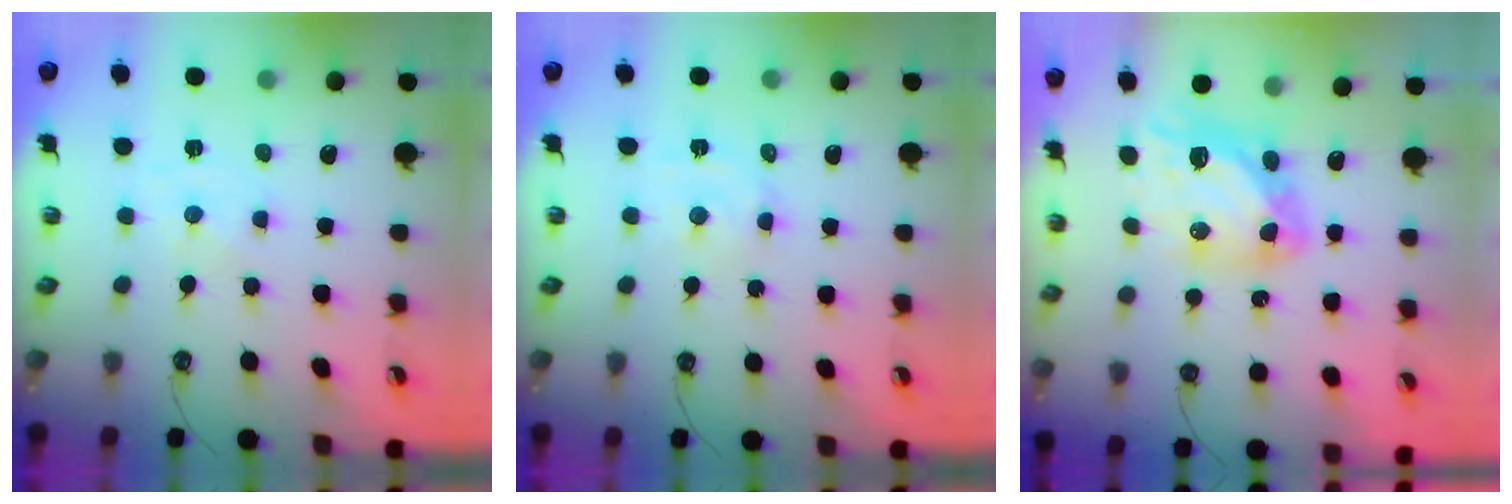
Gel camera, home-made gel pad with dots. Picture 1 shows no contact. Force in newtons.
{"total": 4.2, "press": 4.2, "slide": 0.5}
{"total": 14.2, "press": 14.1, "slide": 1.5}